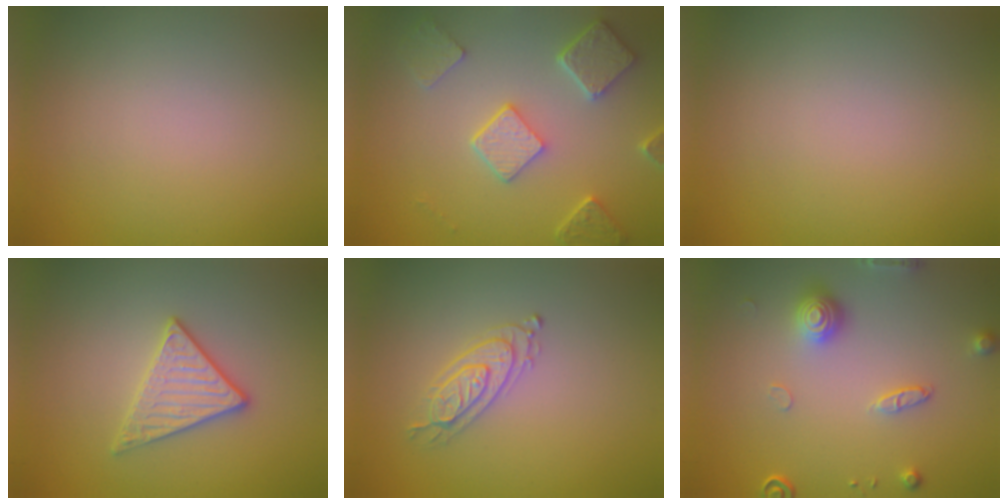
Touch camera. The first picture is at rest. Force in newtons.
{"total": 4.9, "press": 4.0, "slide": 2.9}
{"total": 0.0}
{"total": 2.8, "press": 2.7, "slide": 0.6}
{"total": 2.1, "press": 2.1, "slide": 0.5}
{"total": 3.0, "press": 2.8, "slide": 0.9}